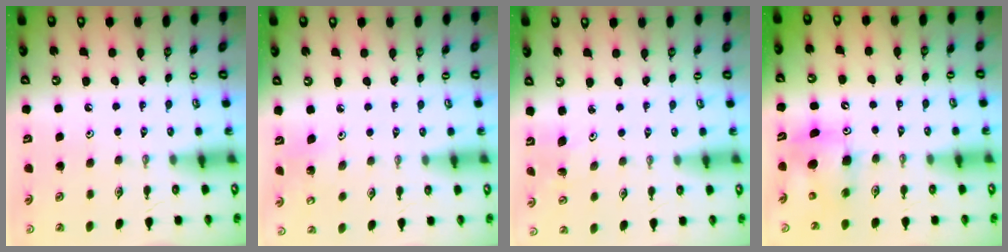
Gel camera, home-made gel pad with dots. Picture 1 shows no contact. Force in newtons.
{"total": 3.7, "press": 3.7, "slide": 0.4}
{"total": 3.3, "press": 3.3, "slide": 0.3}
{"total": 7.7, "press": 7.4, "slide": 2.0}